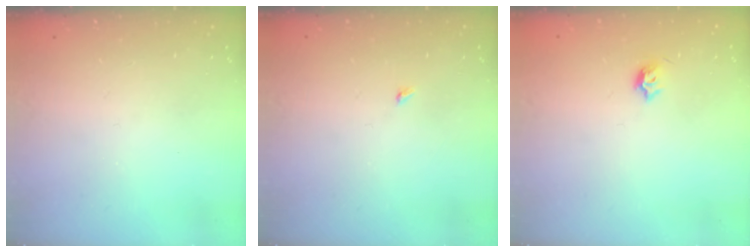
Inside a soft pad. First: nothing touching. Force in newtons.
{"total": 1.9, "press": 1.9, "slide": 0.3}
{"total": 4.0, "press": 3.9, "slide": 0.7}